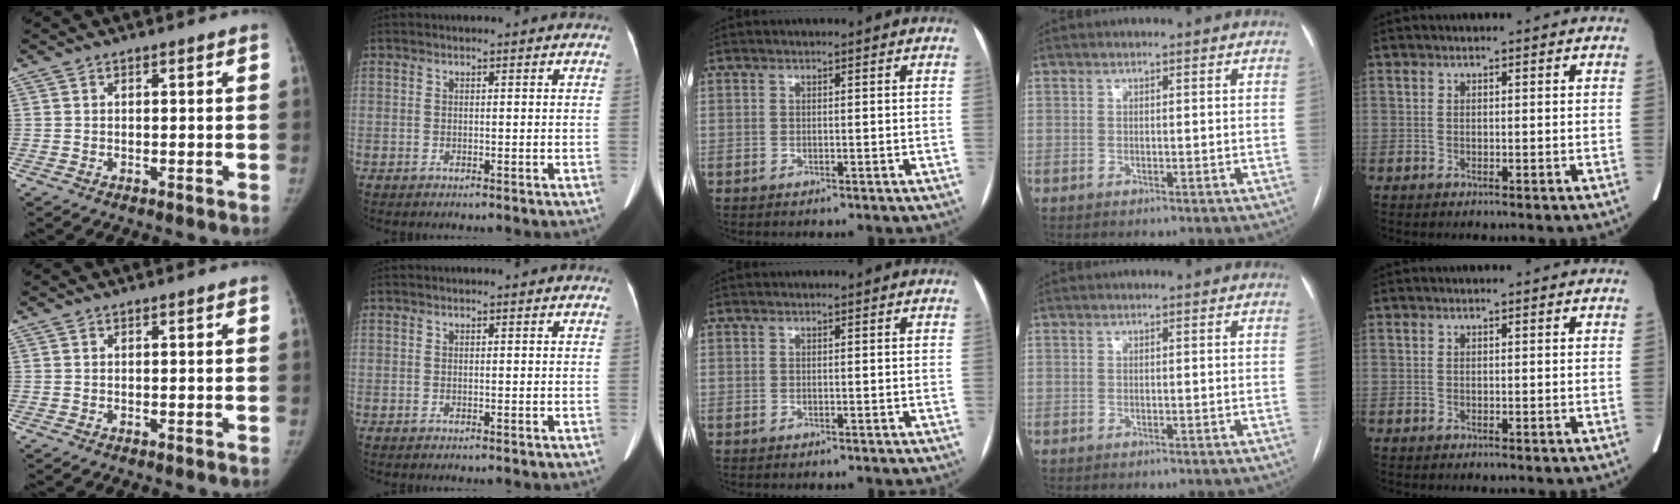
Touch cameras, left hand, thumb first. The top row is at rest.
{}